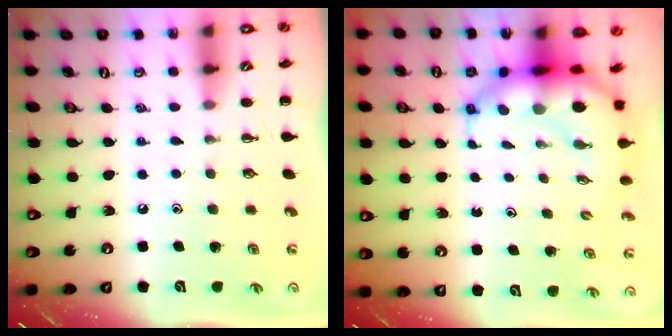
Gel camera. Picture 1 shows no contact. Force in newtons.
{"total": 8.2, "press": 7.9, "slide": 2.3}